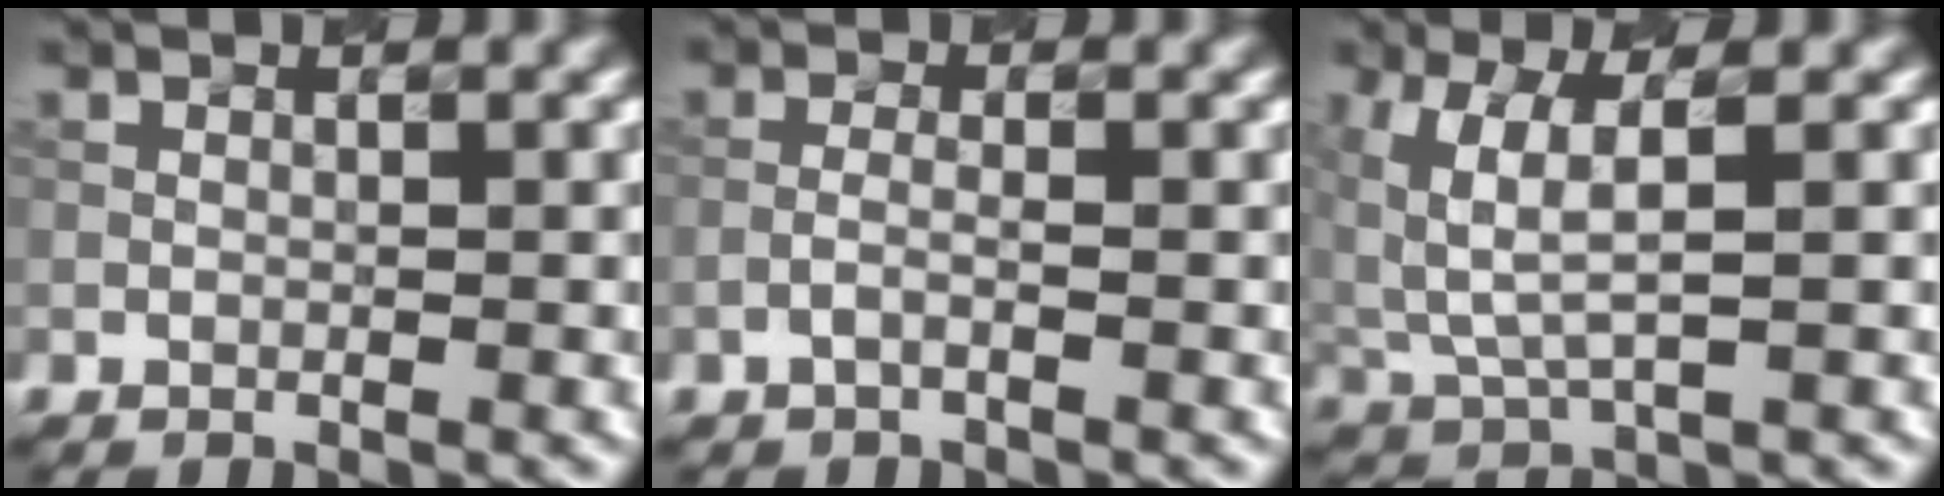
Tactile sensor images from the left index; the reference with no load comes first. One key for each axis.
{"total": 1.0, "fx": -0.7, "fy": 0.1, "fz": 0.7, "tx": -0.018, "ty": 0.009, "tz": -0.015}
{"total": 4.4, "fx": 1.7, "fy": 1.9, "fz": 3.7, "tx": -0.103, "ty": 0.001, "tz": 0.043}